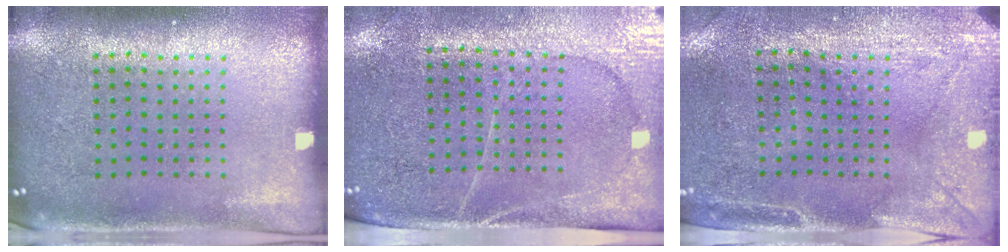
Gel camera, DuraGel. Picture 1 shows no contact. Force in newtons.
{"total": 2.9, "press": 2.7, "slide": 1.2}
{"total": 3.0, "press": 2.3, "slide": 1.8}